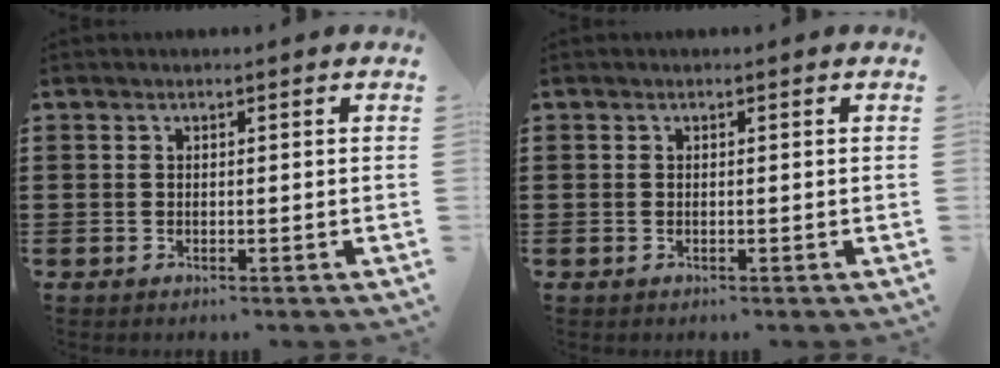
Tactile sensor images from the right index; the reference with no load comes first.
{"total": 0.0}